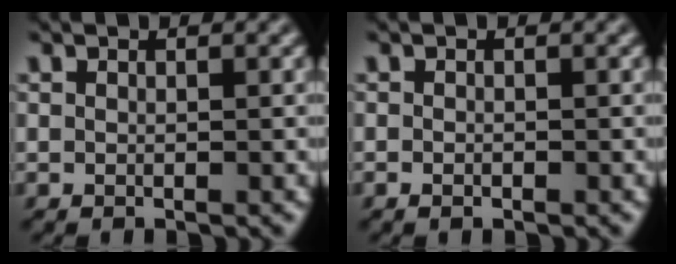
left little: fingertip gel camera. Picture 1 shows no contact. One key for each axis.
{"total": 0.6, "fx": -0.4, "fy": 0.3, "fz": 0.3, "tx": -0.004, "ty": -0.001, "tz": -0.009}